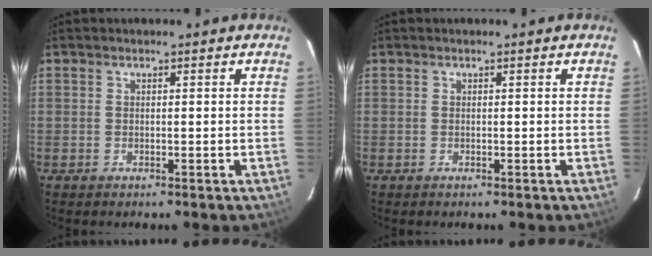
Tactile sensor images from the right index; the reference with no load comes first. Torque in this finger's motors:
{"motor_torque": [0.00, 0.00, 0.00, 0.00]}